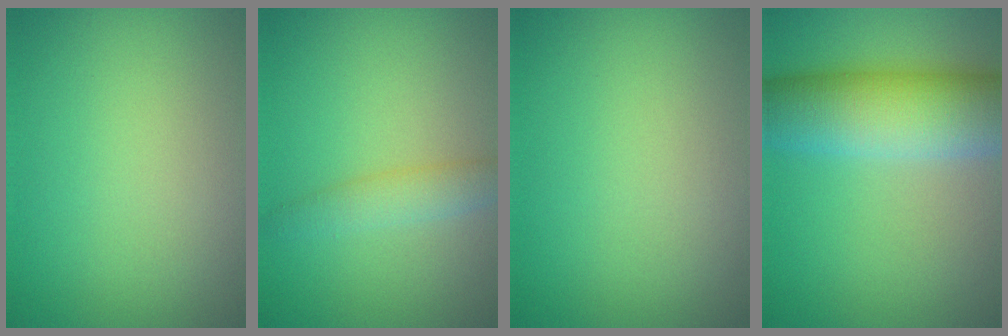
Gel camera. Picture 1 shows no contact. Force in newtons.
{"total": 2.3, "press": 2.3, "slide": 0.0}
{"total": 0.0}
{"total": 10.2, "press": 10.2, "slide": 0.3}